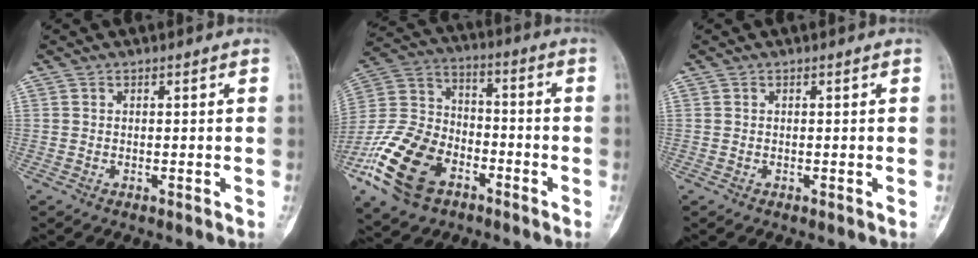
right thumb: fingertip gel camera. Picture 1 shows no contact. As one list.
[{"total": 19.6, "force": [-9.5, 12.4, 11.8], "torque": [-0.223, 0.054, -0.181]}, {"total": 0.0}]